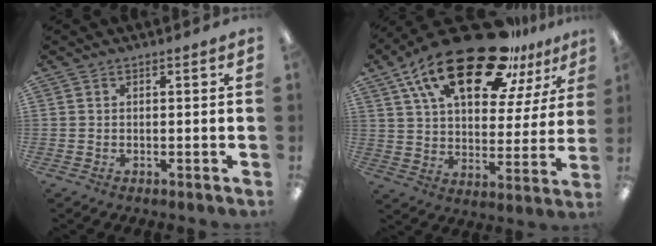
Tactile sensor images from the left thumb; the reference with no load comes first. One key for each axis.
{"total": 25.8, "fx": 17.1, "fy": 10.5, "fz": 16.2, "tx": -0.279, "ty": -0.095, "tz": 0.293}